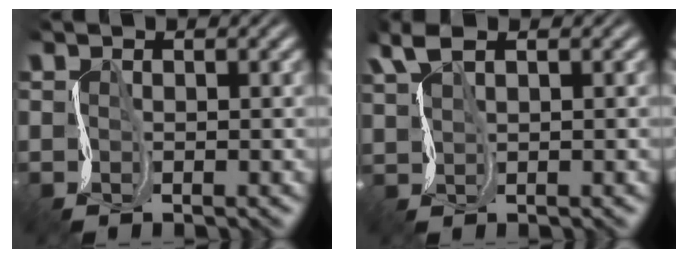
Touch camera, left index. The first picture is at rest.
{"total": 2.9, "force": [2.0, 1.0, 1.9], "torque": [-0.052, 0.012, 0.040]}